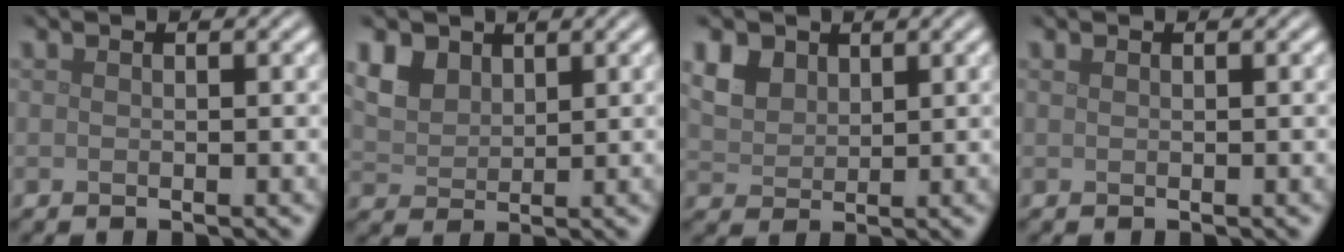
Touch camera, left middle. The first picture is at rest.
{"total": 4.3, "force": [2.6, 2.8, 1.9], "torque": [-0.059, 0.000, 0.061]}
{"total": 4.8, "force": [2.7, 3.2, 2.2], "torque": [-0.071, 0.005, 0.060]}
{"total": 0.0}